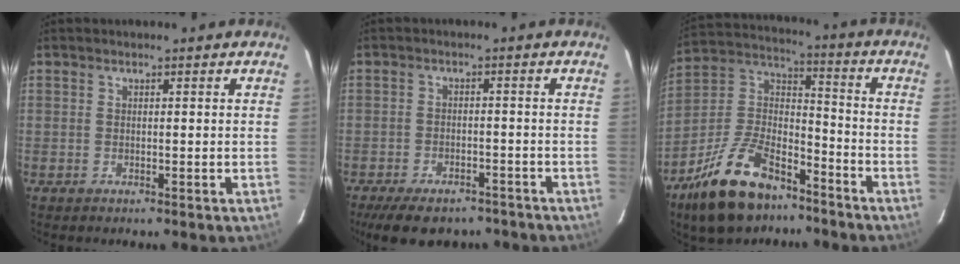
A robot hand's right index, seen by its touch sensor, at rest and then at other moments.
{"total": 12.7, "force": [-9.9, 5.5, 5.7], "torque": [-0.131, -0.007, -0.141]}
{"total": 19.6, "force": [-12.7, 9.6, 11.3], "torque": [-0.236, 0.017, -0.223]}